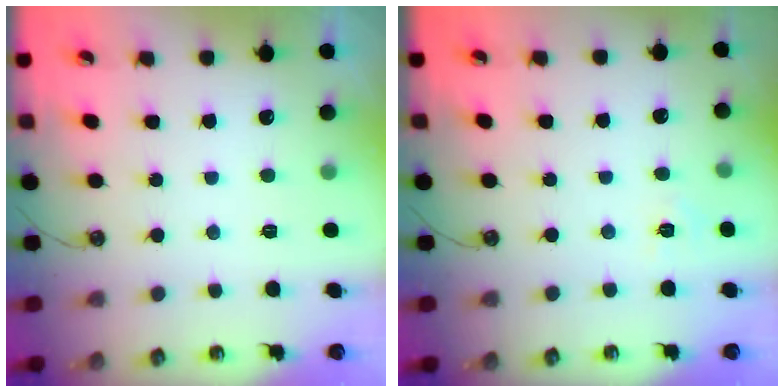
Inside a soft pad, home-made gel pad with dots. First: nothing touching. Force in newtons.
{"total": 3.1, "press": 3.0, "slide": 0.4}